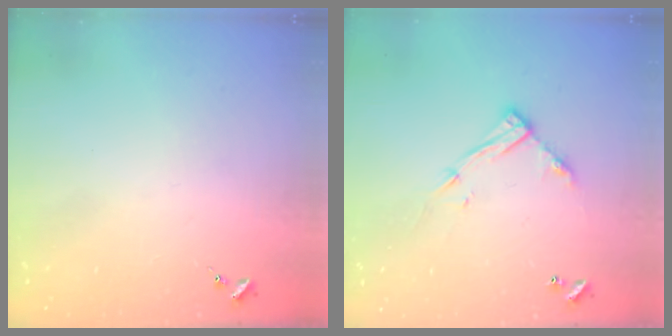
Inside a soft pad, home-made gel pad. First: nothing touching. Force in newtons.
{"total": 12.2, "press": 12.1, "slide": 0.9}